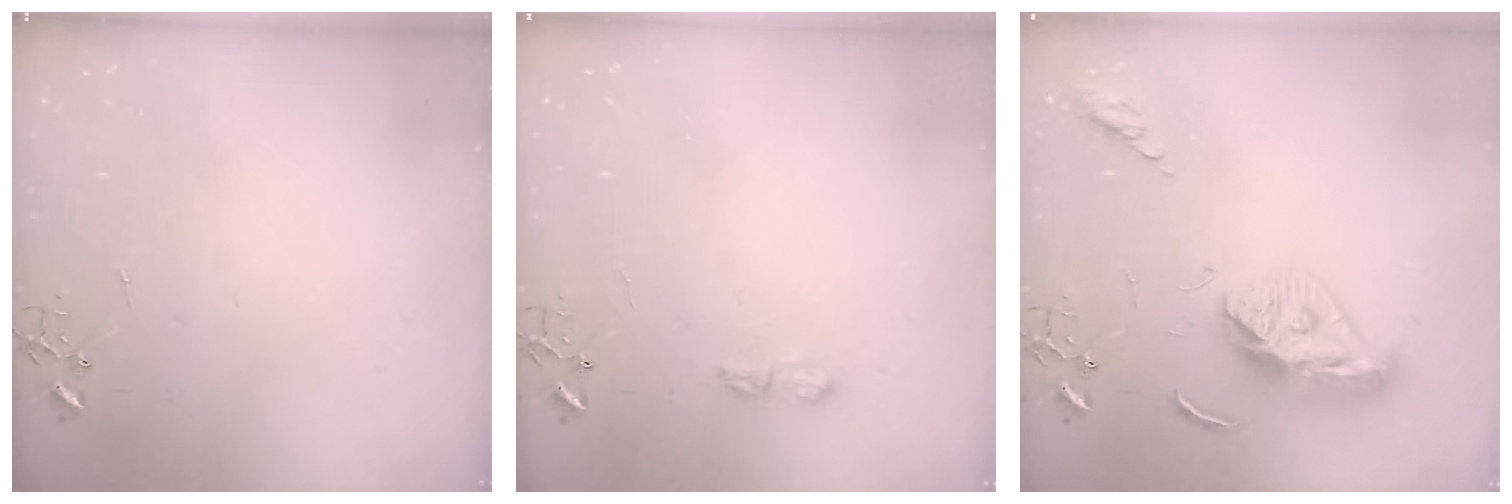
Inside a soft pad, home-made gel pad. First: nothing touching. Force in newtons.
{"total": 7.0, "press": 7.0, "slide": 0.8}
{"total": 13.1, "press": 13.0, "slide": 1.3}